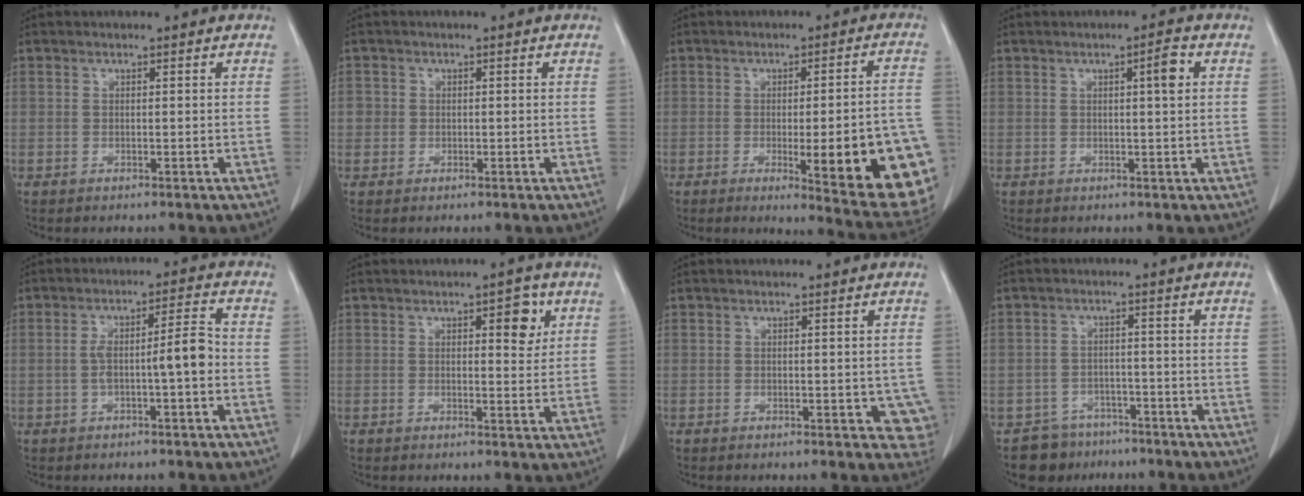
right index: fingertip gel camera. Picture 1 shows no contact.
{"total": 1.7, "force": [-0.1, 1.7, 0.2], "torque": [0.009, 0.008, -0.002]}
{"total": 18.3, "force": [-5.7, 2.2, 17.3], "torque": [-0.121, 0.004, -0.056]}
{"total": 2.8, "force": [0.8, 0.1, 2.7], "torque": [-0.040, 0.002, 0.011]}
{"total": 6.2, "force": [-1.1, 0.6, 6.1], "torque": [-0.104, 0.025, -0.014]}
{"total": 4.1, "force": [1.8, 1.4, 3.4], "torque": [-0.042, -0.003, 0.023]}
{"total": 4.2, "force": [-0.8, 2.2, 3.5], "torque": [-0.013, 0.000, -0.008]}
{"total": 6.0, "force": [-4.5, 3.9, -0.4], "torque": [0.016, 0.016, -0.069]}